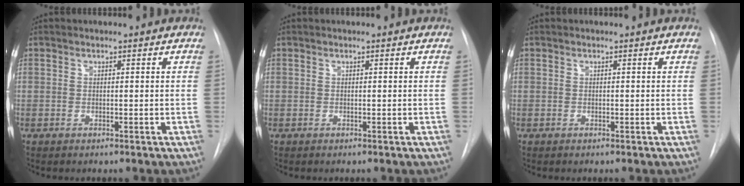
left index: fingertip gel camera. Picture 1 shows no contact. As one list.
[{"total": 0.0}, {"total": 0.0}]